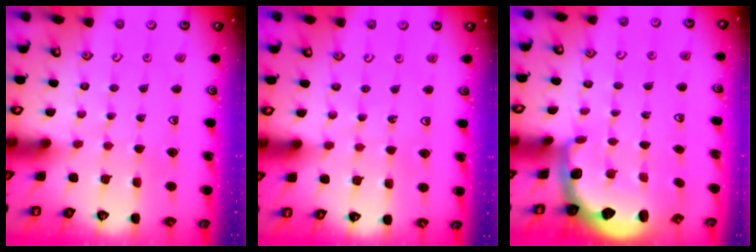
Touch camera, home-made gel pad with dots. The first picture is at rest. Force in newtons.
{"total": 3.0, "press": 3.0, "slide": 0.3}
{"total": 2.7, "press": 2.1, "slide": 1.7}